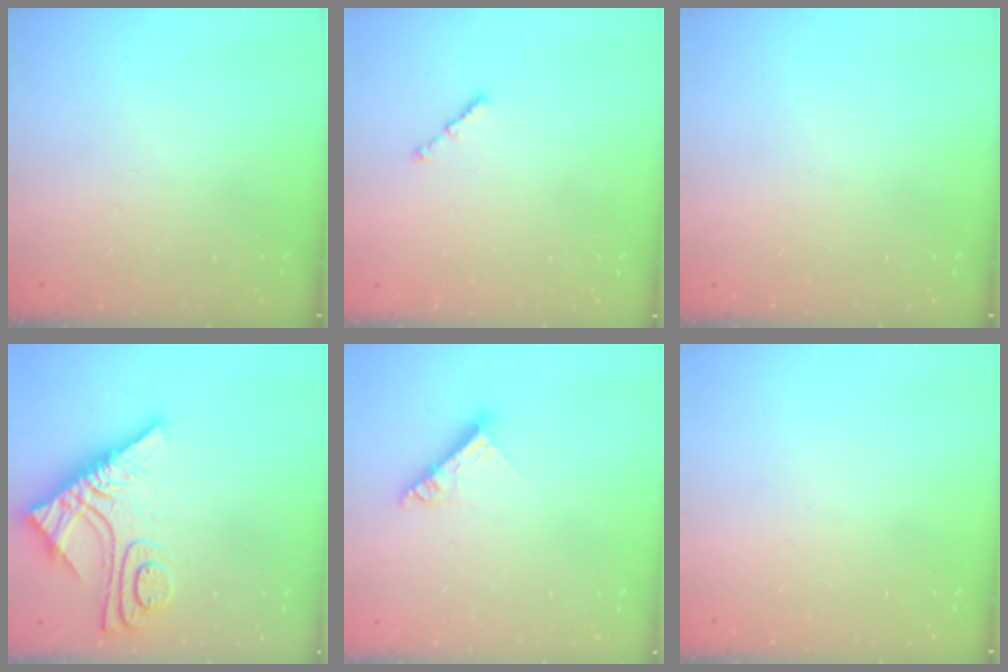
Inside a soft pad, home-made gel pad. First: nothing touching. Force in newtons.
{"total": 1.0, "press": 0.9, "slide": 0.5}
{"total": 0.0}
{"total": 12.6, "press": 12.5, "slide": 1.2}
{"total": 8.6, "press": 8.6, "slide": 0.8}
{"total": 0.0}